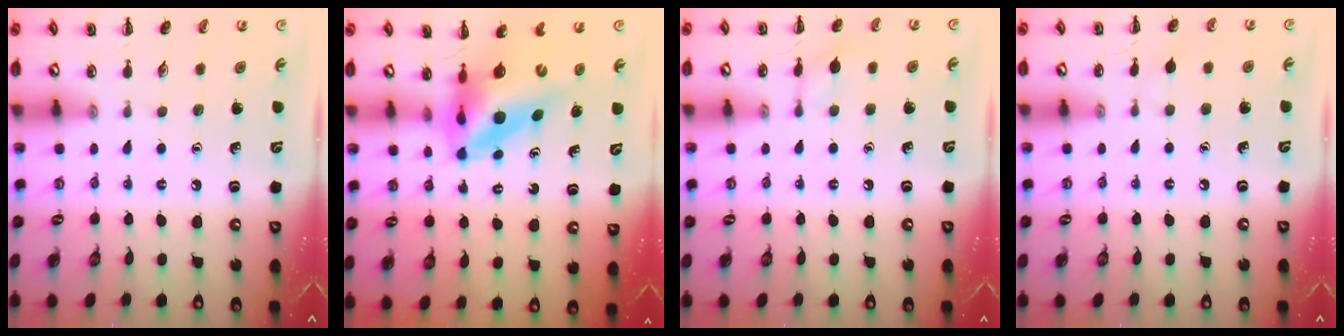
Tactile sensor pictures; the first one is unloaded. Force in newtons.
{"total": 8.7, "press": 8.3, "slide": 2.6}
{"total": 6.0, "press": 5.9, "slide": 1.1}
{"total": 3.4, "press": 3.1, "slide": 1.3}